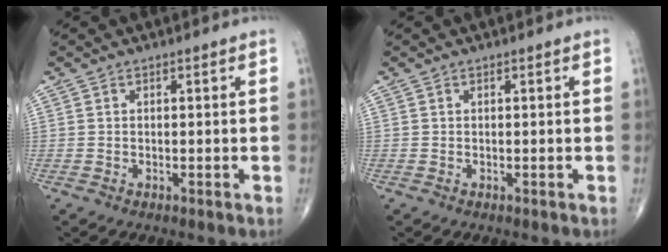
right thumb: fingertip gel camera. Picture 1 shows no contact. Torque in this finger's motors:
{"motor_torque": [0.01, 0.00, 0.02, -0.02, 0.00]}